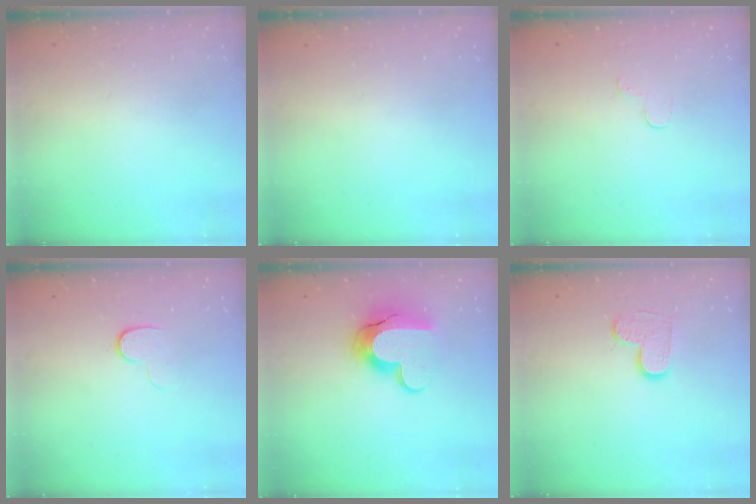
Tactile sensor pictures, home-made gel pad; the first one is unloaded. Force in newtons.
{"total": 0.0}
{"total": 2.9, "press": 2.9, "slide": 0.3}
{"total": 4.9, "press": 4.8, "slide": 1.2}
{"total": 12.8, "press": 12.8, "slide": 0.9}
{"total": 5.9, "press": 5.9, "slide": 0.3}